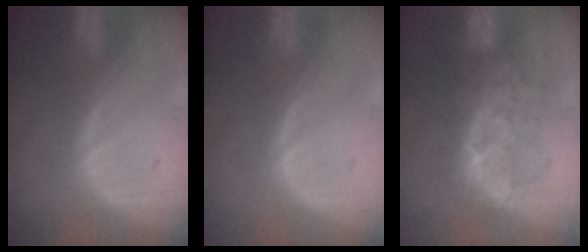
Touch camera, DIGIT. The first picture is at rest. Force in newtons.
{"total": 0.0}
{"total": 8.1, "press": 7.8, "slide": 1.9}